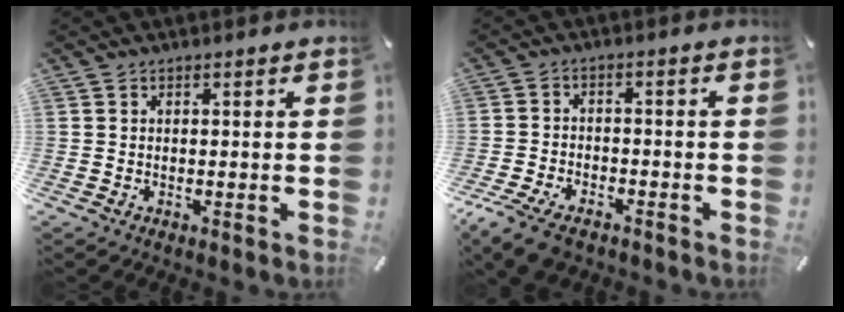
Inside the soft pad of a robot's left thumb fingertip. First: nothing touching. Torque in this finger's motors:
{"motor_torque": [0.32, 1.04, 0.19, 0.09, 0.17]}